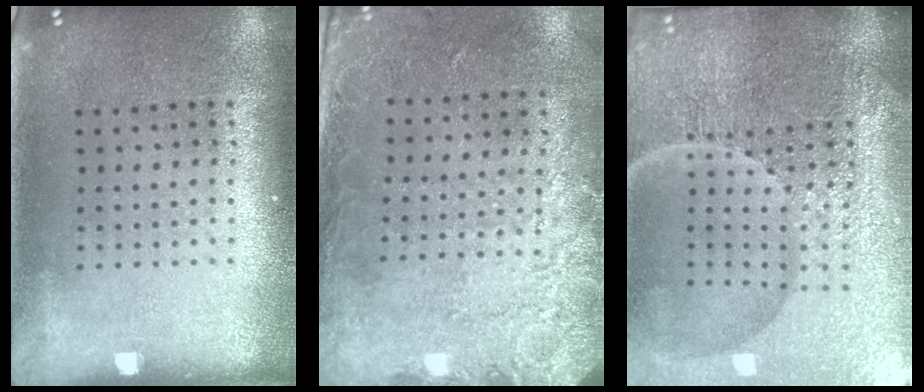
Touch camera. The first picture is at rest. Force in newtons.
{"total": 2.7, "press": 2.0, "slide": 1.8}
{"total": 5.7, "press": 5.3, "slide": 2.0}